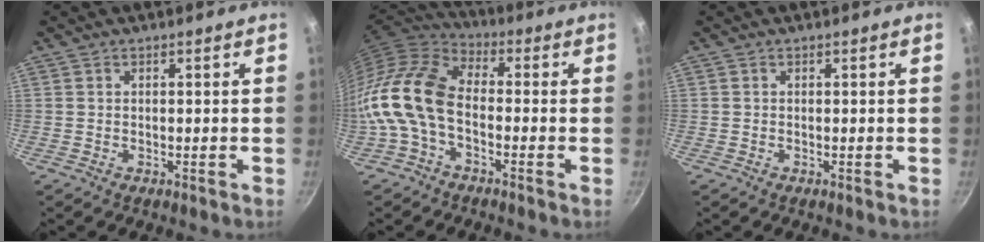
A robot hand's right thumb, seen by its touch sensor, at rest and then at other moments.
{"total": 12.8, "force": [-3.3, 7.6, 9.7], "torque": [-0.183, 0.040, -0.085]}
{"total": 0.0}